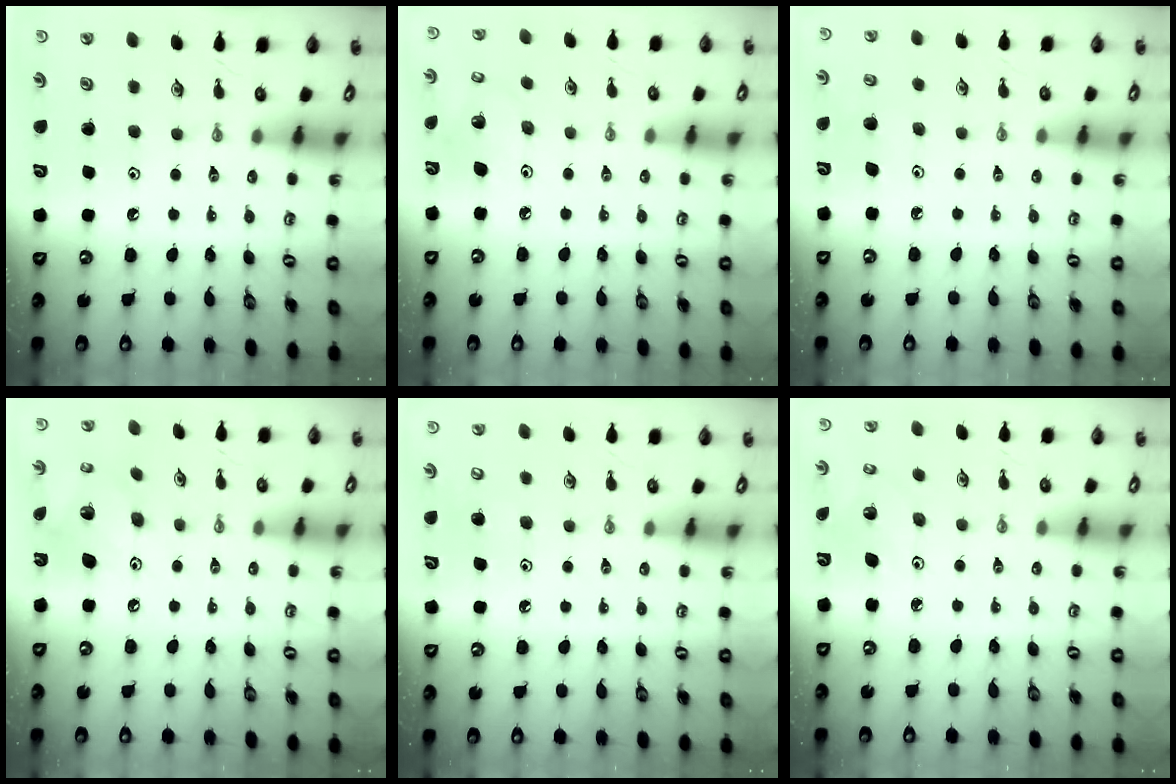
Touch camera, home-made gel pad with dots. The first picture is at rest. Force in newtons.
{"total": 7.2, "press": 7.0, "slide": 1.8}
{"total": 3.9, "press": 3.9, "slide": 0.4}
{"total": 12.1, "press": 12.0, "slide": 1.0}
{"total": 6.0, "press": 5.9, "slide": 0.7}
{"total": 2.8, "press": 2.8, "slide": 0.2}